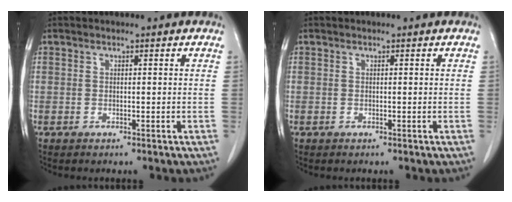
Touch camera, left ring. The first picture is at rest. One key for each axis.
{"total": 0.0}